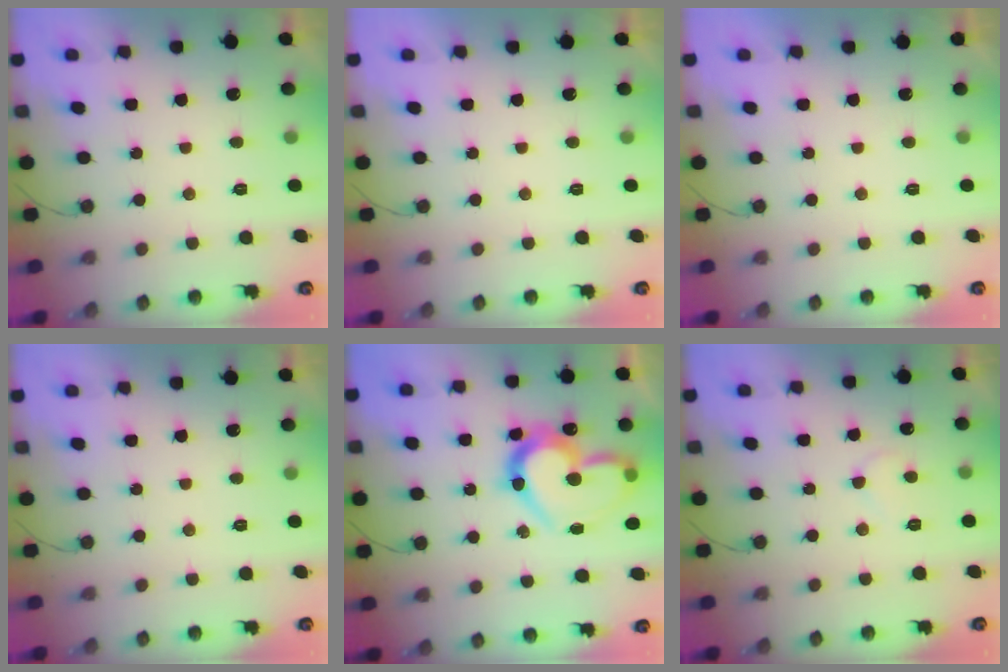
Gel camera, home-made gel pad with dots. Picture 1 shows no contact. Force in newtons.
{"total": 2.0, "press": 2.0, "slide": 0.1}
{"total": 1.7, "press": 1.7, "slide": 0.0}
{"total": 0.0}
{"total": 19.4, "press": 19.3, "slide": 1.9}
{"total": 5.5, "press": 5.5, "slide": 0.3}